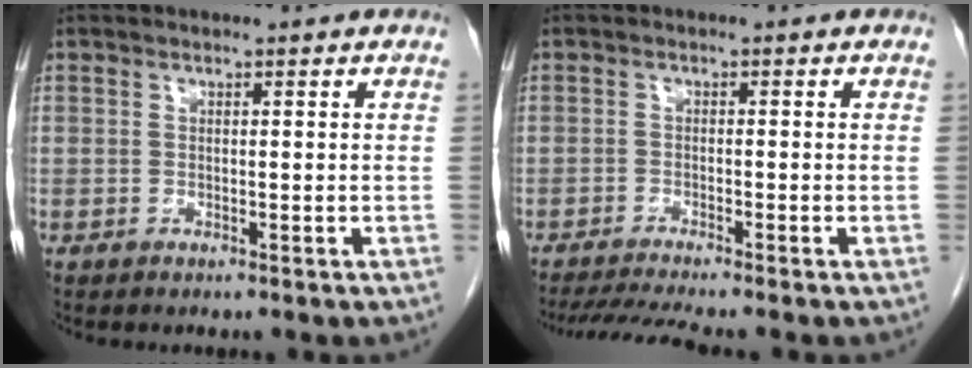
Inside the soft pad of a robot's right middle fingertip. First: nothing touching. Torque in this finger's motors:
{"motor_torque": [0.03, -0.02, 0.01, 0.00]}